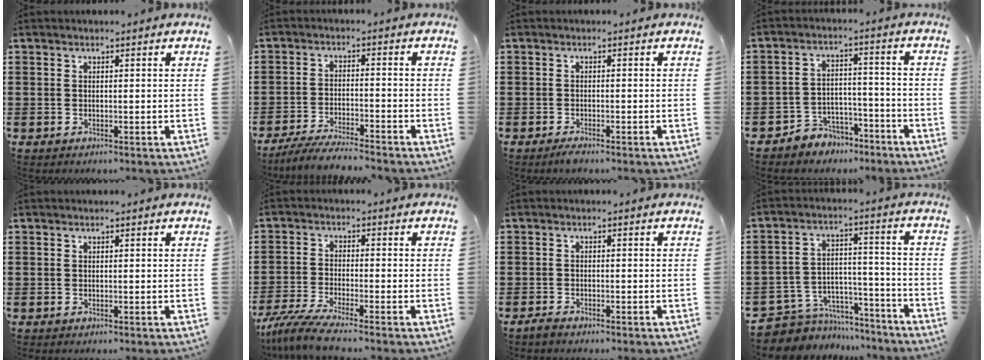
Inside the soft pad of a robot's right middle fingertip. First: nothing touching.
{"total": 4.8, "force": [-4.5, 0.2, 1.5], "torque": [-0.033, -0.006, -0.091]}
{"total": 1.1, "force": [-0.8, 0.1, 0.7], "torque": [-0.013, -0.006, -0.015]}
{"total": 4.7, "force": [-4.3, 1.9, 0.0], "torque": [-0.009, 0.013, -0.089]}
{"total": 0.0}
{"total": 5.5, "force": [-4.8, 0.1, 2.8], "torque": [-0.082, -0.024, -0.099]}
{"total": 1.4, "force": [-1.2, 0.5, 0.4], "torque": [-0.011, 0.003, -0.026]}
{"total": 6.2, "force": [-5.5, 3.0, 0.4], "torque": [-0.024, 0.010, -0.110]}